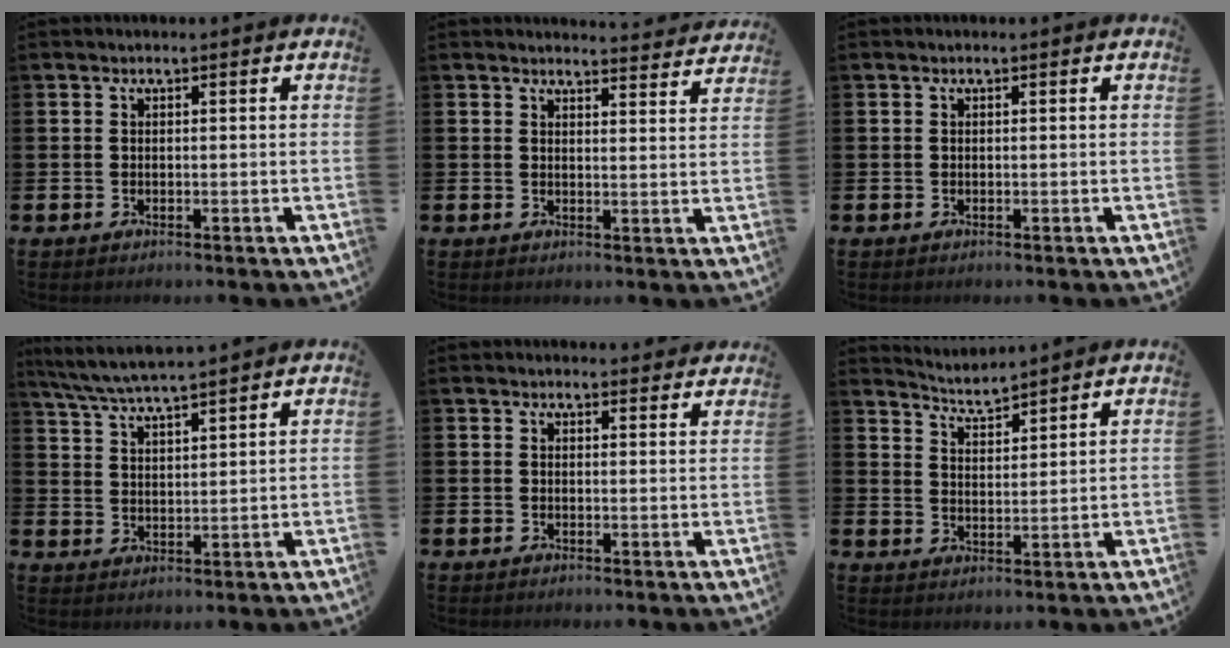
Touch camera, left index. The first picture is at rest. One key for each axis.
{"total": 3.4, "fx": 3.4, "fy": -0.1, "fz": -0.1, "tx": 0.004, "ty": -0.026, "tz": 0.058}
{"total": 0.0}
{"total": 5.6, "fx": 5.4, "fy": -0.1, "fz": 1.5, "tx": -0.053, "ty": -0.024, "tz": 0.097}
{"total": 1.7, "fx": 1.6, "fy": 0.2, "fz": 0.0, "tx": 0.007, "ty": -0.009, "tz": 0.028}
{"total": 3.8, "fx": 3.8, "fy": 0.0, "fz": 0.2, "tx": -0.015, "ty": -0.026, "tz": 0.066}